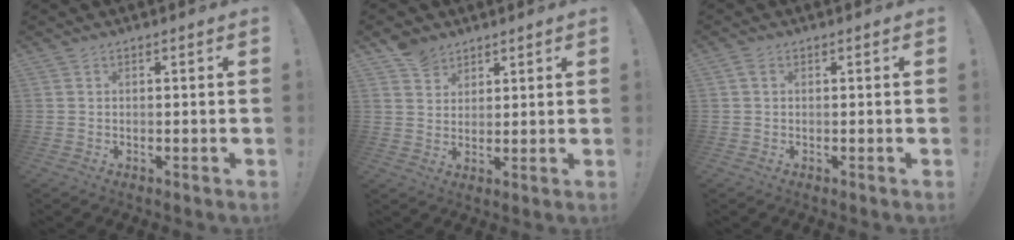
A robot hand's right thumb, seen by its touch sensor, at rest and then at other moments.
{"total": 6.2, "force": [4.6, 4.1, 0.8], "torque": [-0.007, -0.028, 0.089]}
{"total": 1.0, "force": [0.1, 0.7, 0.6], "torque": [-0.013, 0.003, 0.002]}